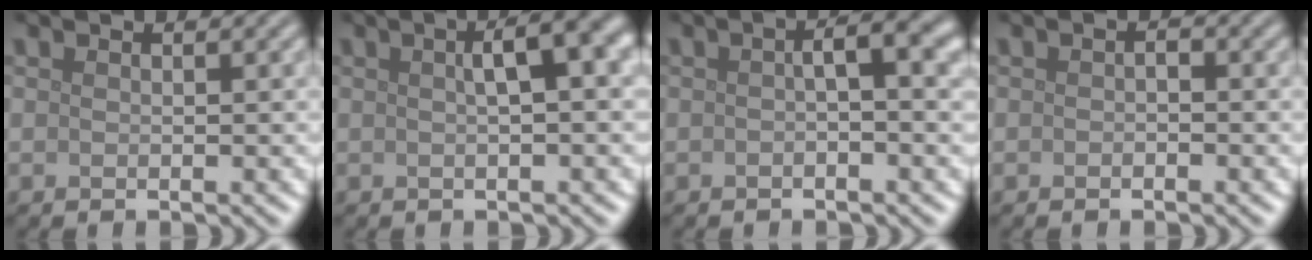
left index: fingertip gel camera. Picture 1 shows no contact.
{"total": 4.7, "force": [1.1, 1.0, 4.5], "torque": [-0.061, 0.017, 0.013]}
{"total": 3.5, "force": [0.3, 0.8, 3.4], "torque": [-0.052, 0.011, 0.000]}
{"total": 0.8, "force": [-0.2, 0.5, 0.6], "torque": [-0.010, 0.001, -0.005]}